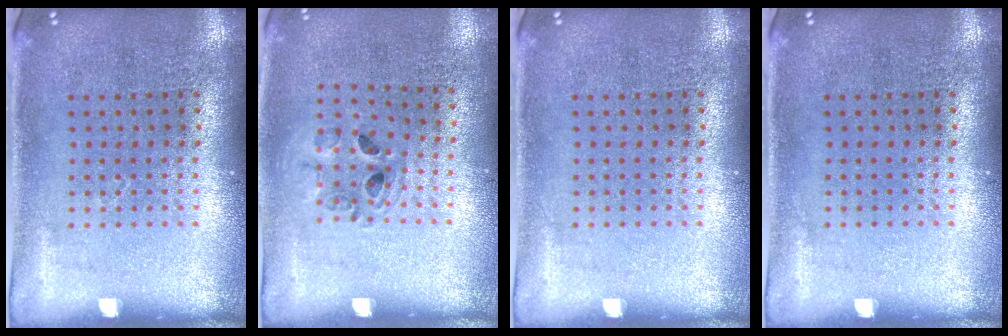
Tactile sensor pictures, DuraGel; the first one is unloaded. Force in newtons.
{"total": 0.9, "press": 0.9, "slide": 0.2}
{"total": 0.0}
{"total": 0.0}